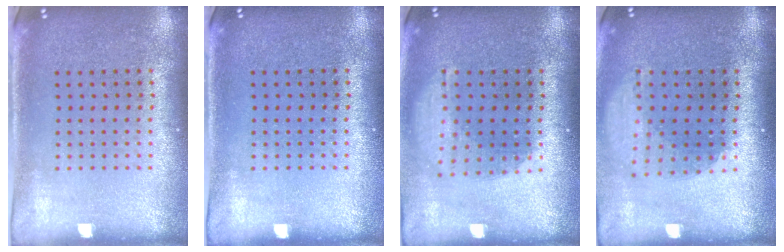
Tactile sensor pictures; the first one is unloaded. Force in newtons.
{"total": 0.0}
{"total": 1.6, "press": 1.2, "slide": 1.0}
{"total": 1.8, "press": 1.4, "slide": 1.2}